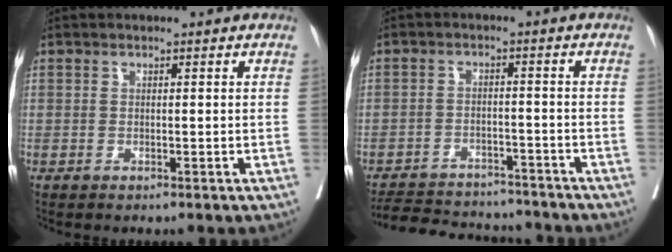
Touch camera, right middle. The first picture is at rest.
{"total": 13.8, "force": [-12.9, 3.9, 3.2], "torque": [-0.056, 0.010, -0.178]}